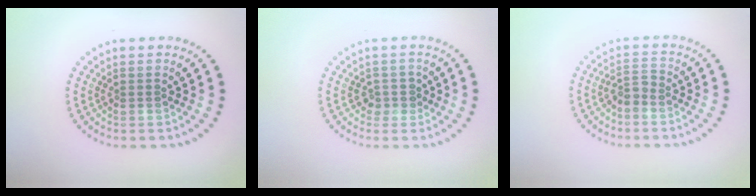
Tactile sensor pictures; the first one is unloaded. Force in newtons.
{"total": 1.5, "press": 1.3, "slide": 0.8}
{"total": 1.5, "press": 1.3, "slide": 0.7}